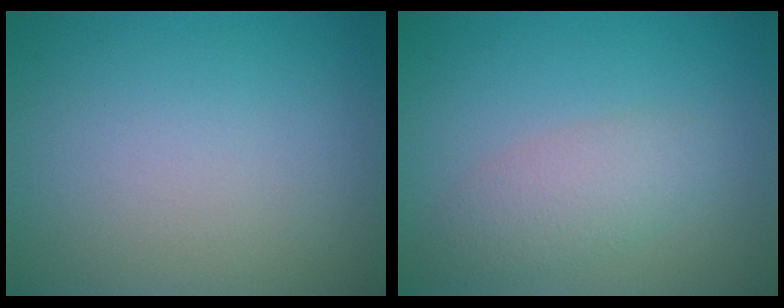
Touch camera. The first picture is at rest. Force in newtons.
{"total": 3.0, "press": 3.0, "slide": 0.1}